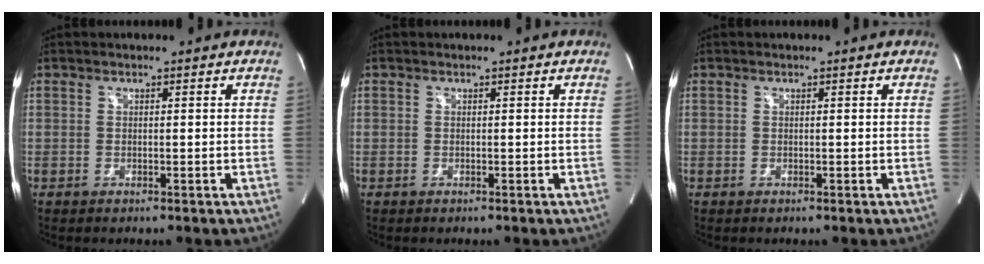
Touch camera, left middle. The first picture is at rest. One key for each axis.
{"total": 0.0}
{"total": 0.0}